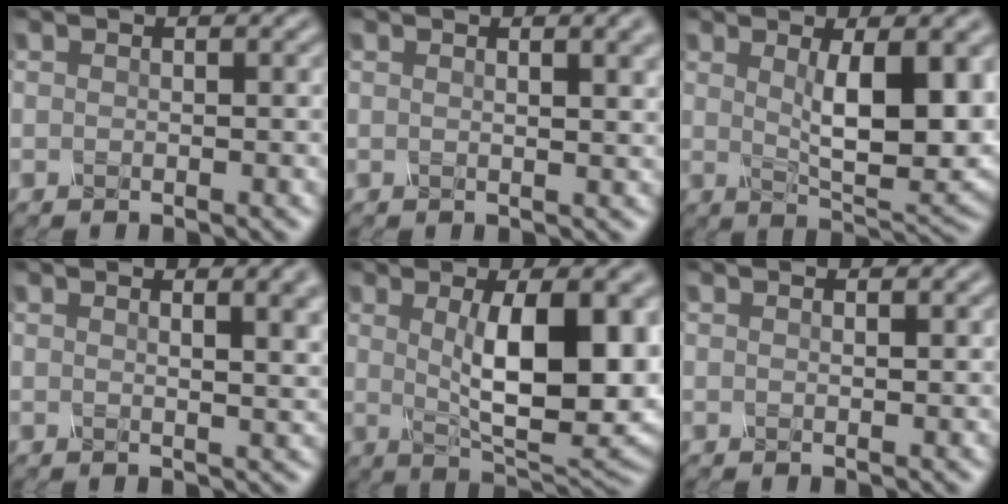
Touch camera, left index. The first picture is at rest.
{"total": 4.2, "force": [1.9, 1.6, 3.4], "torque": [-0.026, 0.011, 0.017]}
{"total": 8.5, "force": [1.5, 2.6, 7.9], "torque": [-0.122, -0.009, 0.034]}
{"total": 5.3, "force": [2.1, 2.0, 4.4], "torque": [-0.025, 0.015, 0.021]}
{"total": 11.2, "force": [1.3, 3.7, 10.5], "torque": [-0.151, -0.009, 0.029]}
{"total": 0.5, "force": [0.3, 0.1, 0.4], "torque": [-0.005, 0.000, 0.005]}